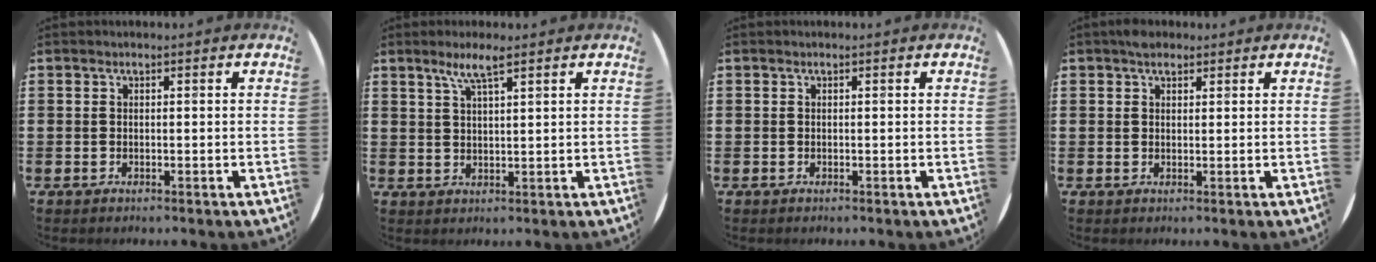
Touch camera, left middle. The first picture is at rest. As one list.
[{"total": 3.9, "force": [2.7, 0.5, 2.8], "torque": [-0.059, 0.006, 0.046]}, {"total": 0.0}, {"total": 1.7, "force": [1.5, 0.8, 0.4], "torque": [-0.001, 0.002, 0.026]}]